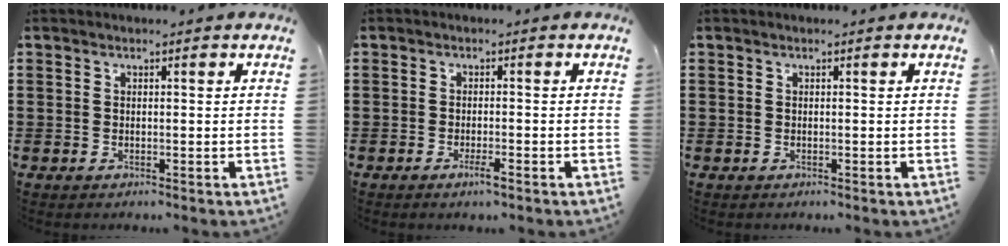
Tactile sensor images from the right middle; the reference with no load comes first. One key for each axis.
{"total": 2.0, "fx": -1.1, "fy": 0.2, "fz": 1.6, "tx": -0.026, "ty": -0.001, "tz": -0.020}
{"total": 0.0}